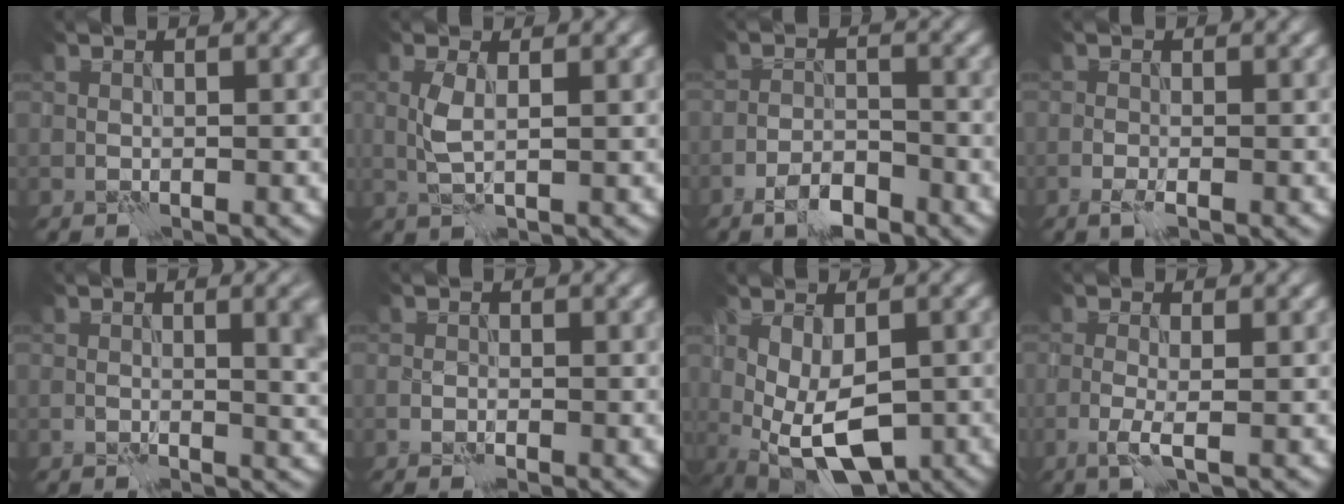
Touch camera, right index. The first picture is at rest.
{"total": 1.9, "force": [0.5, 0.2, 1.8], "torque": [-0.046, 0.001, 0.010]}
{"total": 3.4, "force": [-2.6, 1.0, 1.9], "torque": [-0.031, 0.003, -0.050]}
{"total": 1.1, "force": [-0.6, 0.0, 0.9], "torque": [-0.021, -0.002, -0.014]}
{"total": 3.7, "force": [0.2, 1.0, 3.6], "torque": [-0.048, -0.005, 0.002]}
{"total": 0.7, "force": [-0.4, 0.1, 0.6], "torque": [-0.013, 0.000, -0.008]}
{"total": 7.7, "force": [-1.8, 3.7, 6.5], "torque": [-0.130, -0.021, -0.015]}
{"total": 1.8, "force": [-0.6, -0.1, 1.7], "torque": [-0.040, -0.002, -0.015]}